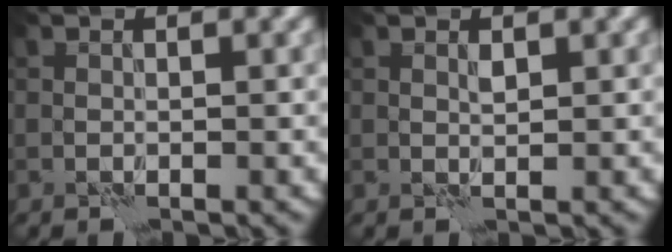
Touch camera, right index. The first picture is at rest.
{"total": 0.6, "force": [0.3, 0.1, 0.5], "torque": [-0.012, -0.001, 0.005]}